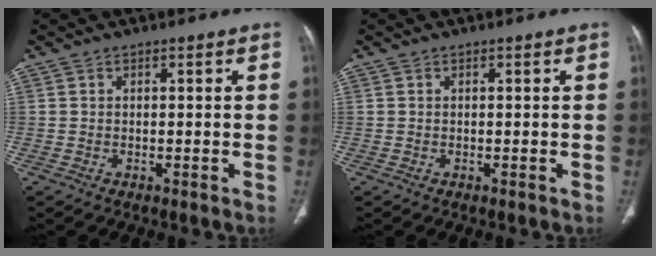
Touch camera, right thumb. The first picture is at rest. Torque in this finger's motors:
{"motor_torque": [-0.08, 0.10, 0.00, 0.00, 0.00]}